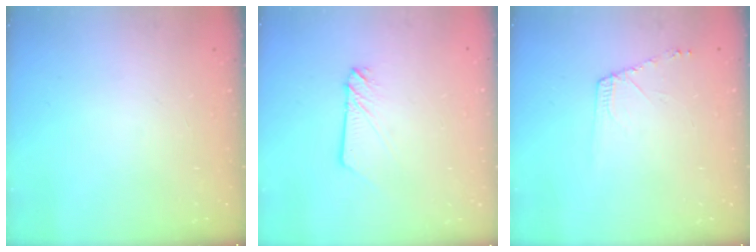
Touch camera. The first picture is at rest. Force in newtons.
{"total": 3.0, "press": 3.0, "slide": 0.2}
{"total": 4.7, "press": 4.6, "slide": 0.7}